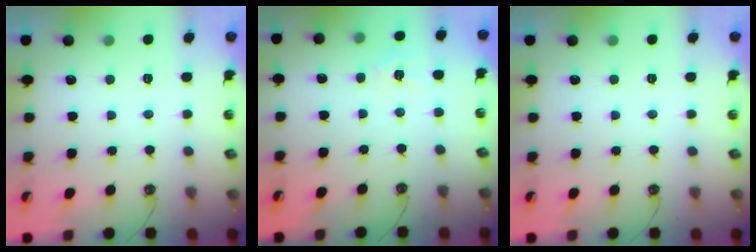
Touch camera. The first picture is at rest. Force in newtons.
{"total": 5.2, "press": 5.1, "slide": 0.6}
{"total": 0.0}